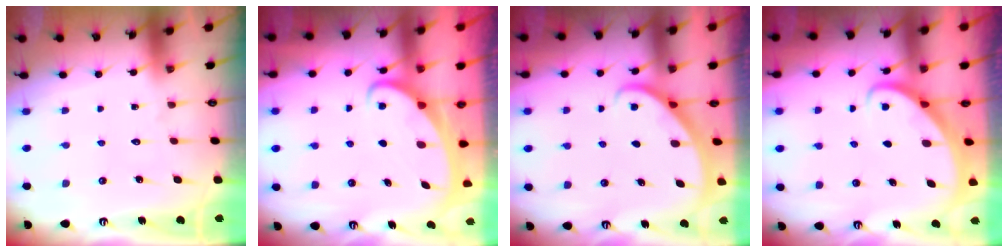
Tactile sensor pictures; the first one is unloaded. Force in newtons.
{"total": 2.1, "press": 2.1, "slide": 0.3}
{"total": 2.3, "press": 2.3, "slide": 0.2}
{"total": 2.8, "press": 2.8, "slide": 0.3}